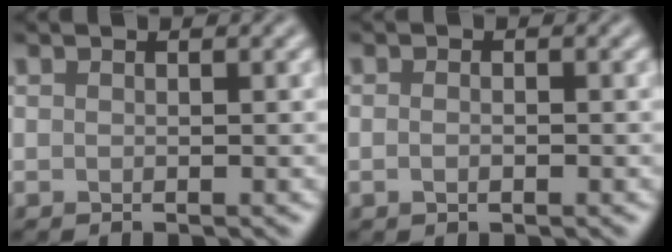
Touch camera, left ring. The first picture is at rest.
{"total": 1.3, "force": [-0.2, 0.8, 1.1], "torque": [-0.015, -0.003, -0.004]}